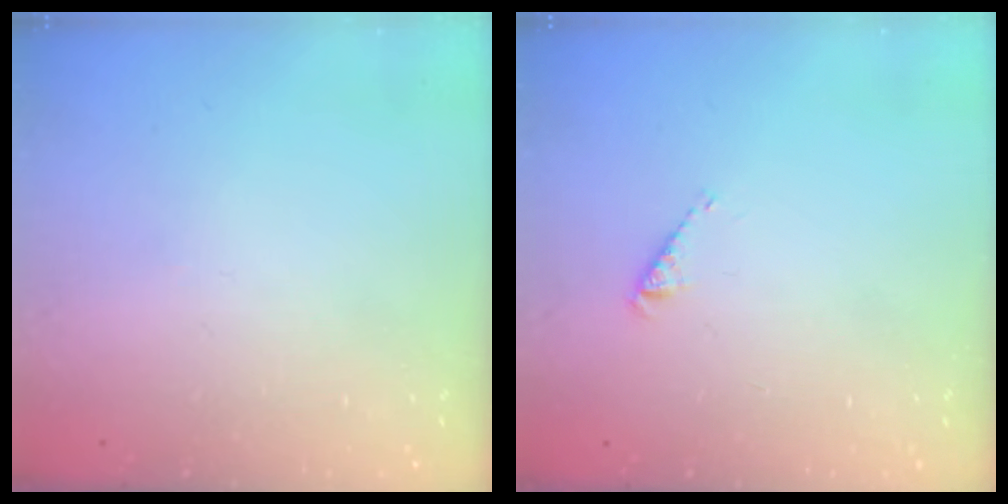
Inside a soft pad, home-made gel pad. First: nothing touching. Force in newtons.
{"total": 2.4, "press": 2.4, "slide": 0.5}